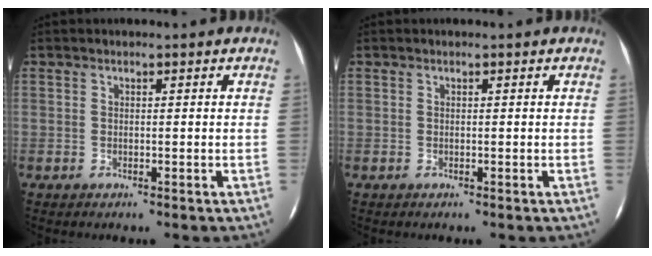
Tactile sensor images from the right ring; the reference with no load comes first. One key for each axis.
{"total": 0.0}